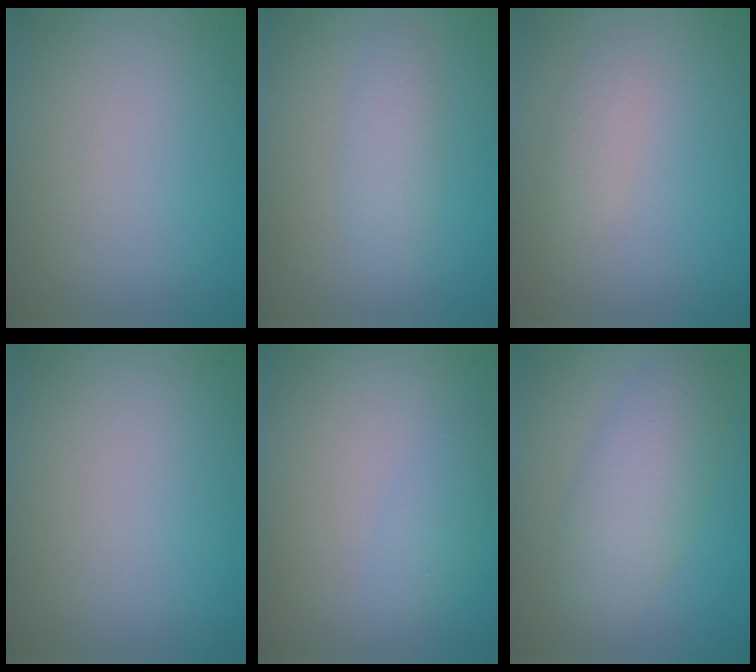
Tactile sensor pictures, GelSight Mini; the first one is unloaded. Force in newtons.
{"total": 1.9, "press": 1.9, "slide": 0.1}
{"total": 1.1, "press": 1.1, "slide": 0.1}
{"total": 0.0}
{"total": 1.3, "press": 1.3, "slide": 0.1}
{"total": 4.4, "press": 4.4, "slide": 0.2}